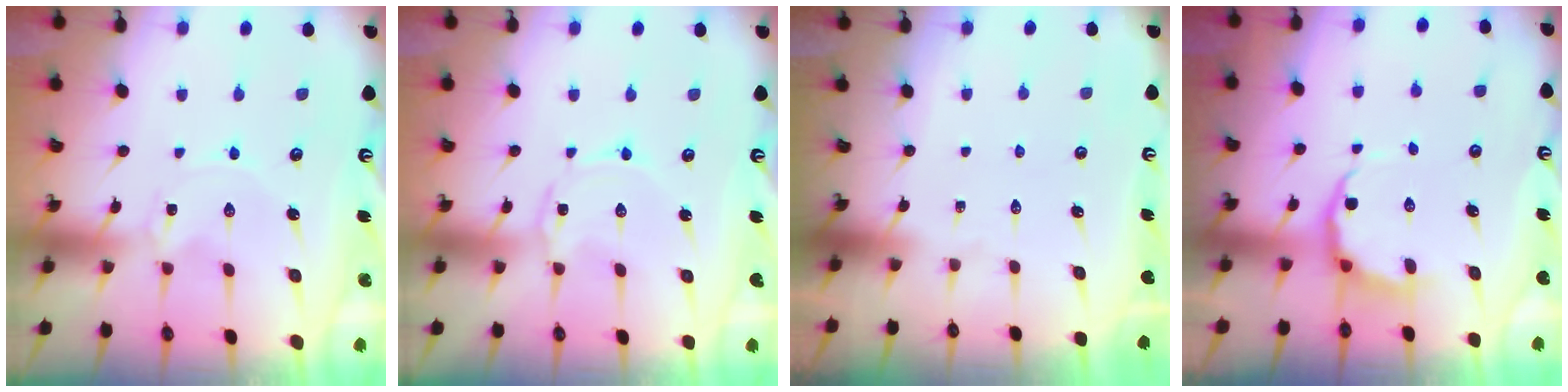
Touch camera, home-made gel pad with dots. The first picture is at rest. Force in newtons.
{"total": 0.8, "press": 0.8, "slide": 0.2}
{"total": 0.0}
{"total": 6.2, "press": 5.7, "slide": 2.6}